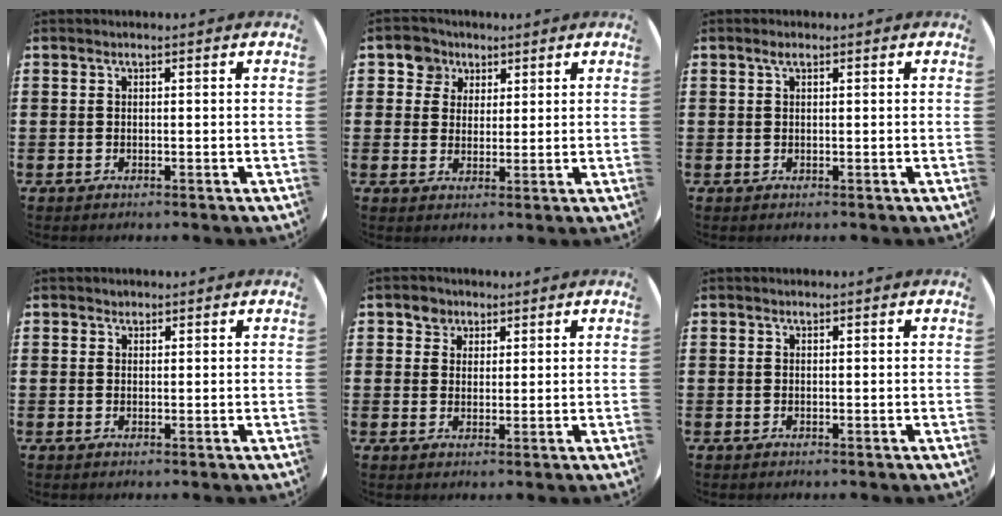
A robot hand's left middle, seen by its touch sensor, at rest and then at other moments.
{"total": 4.1, "force": [2.5, 3.2, 0.2], "torque": [-0.012, 0.010, 0.046]}
{"total": 0.9, "force": [0.5, 0.4, 0.7], "torque": [-0.014, 0.005, 0.009]}
{"total": 0.7, "force": [0.6, 0.4, 0.0], "torque": [0.000, 0.003, 0.012]}
{"total": 2.8, "force": [2.1, 1.9, 0.0], "torque": [0.010, 0.001, 0.037]}
{"total": 0.0}